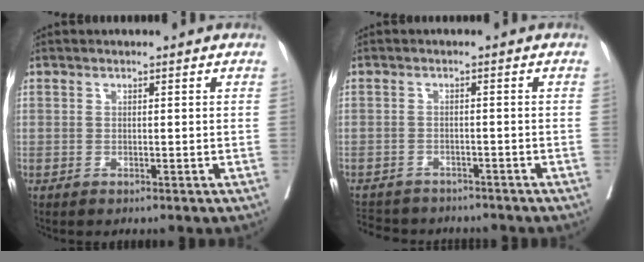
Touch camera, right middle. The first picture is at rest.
{"total": 10.0, "force": [-8.9, 3.5, 2.8], "torque": [-0.061, 0.000, -0.119]}